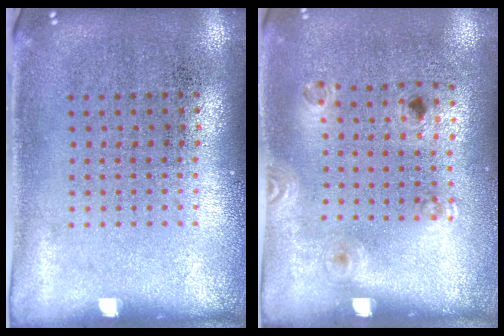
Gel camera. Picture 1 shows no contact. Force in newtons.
{"total": 1.3, "press": 0.9, "slide": 1.0}